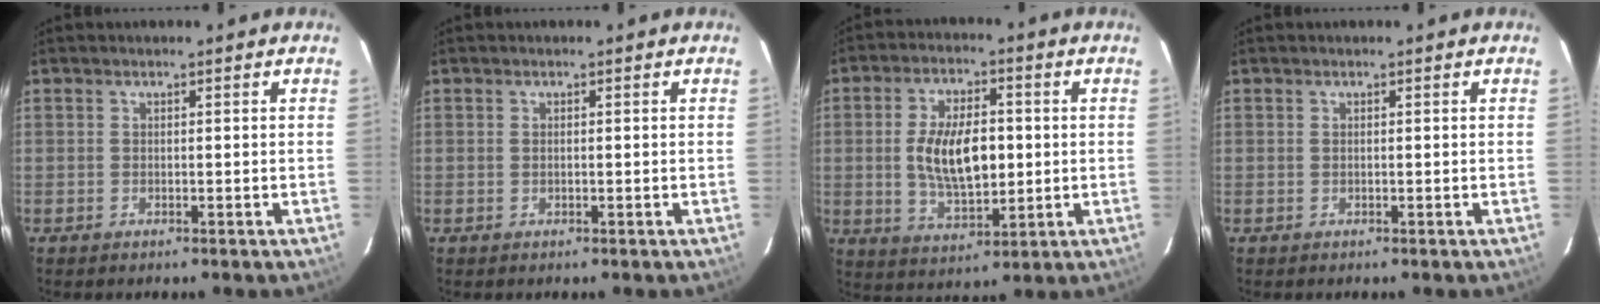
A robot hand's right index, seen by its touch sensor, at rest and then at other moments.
{"total": 0.0}
{"total": 12.1, "force": [0.1, 6.0, 10.5], "torque": [-0.199, -0.002, 0.009]}
{"total": 0.0}